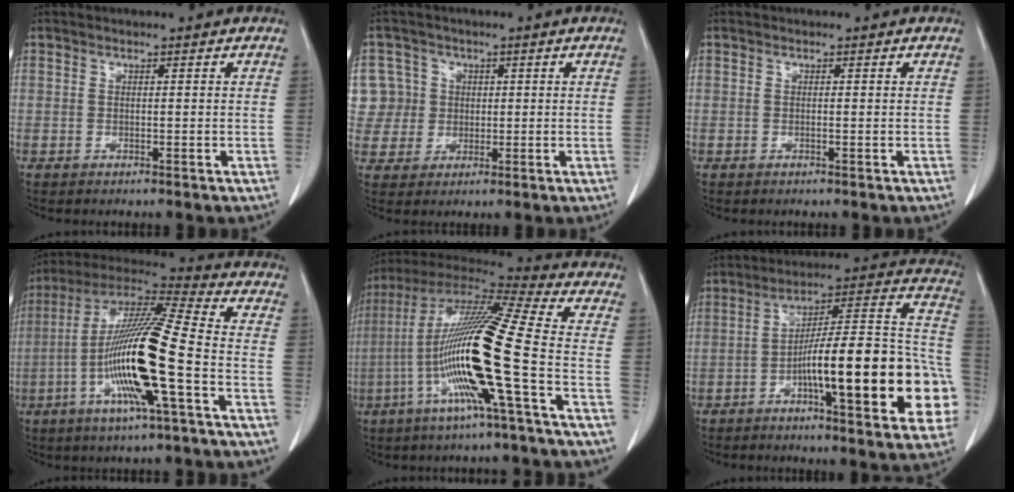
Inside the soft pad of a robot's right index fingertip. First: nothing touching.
{"total": 8.6, "force": [1.9, 8.4, 0.6], "torque": [-0.019, 0.033, 0.049]}
{"total": 0.0}
{"total": 18.7, "force": [-4.6, 0.6, 18.1], "torque": [-0.355, -0.007, -0.095]}
{"total": 20.3, "force": [-4.9, -0.7, 19.6], "torque": [-0.391, -0.011, -0.110]}
{"total": 23.9, "force": [-6.6, 4.1, 22.6], "torque": [-0.249, 0.030, -0.090]}